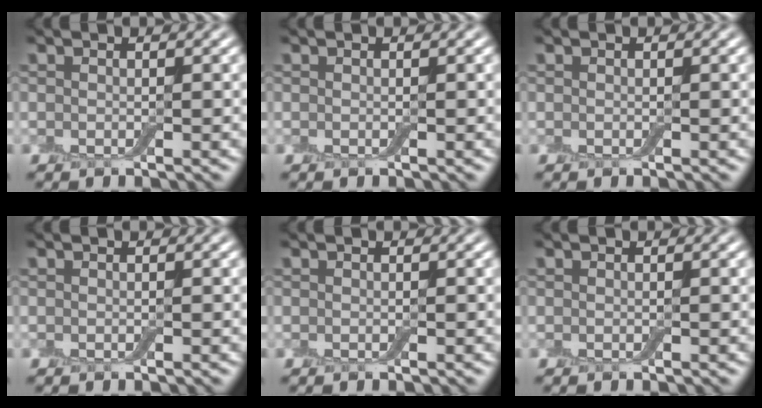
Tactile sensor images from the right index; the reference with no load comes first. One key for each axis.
{"total": 0.0}
{"total": 0.0}
{"total": 0.0}
{"total": 0.0}
{"total": 0.0}